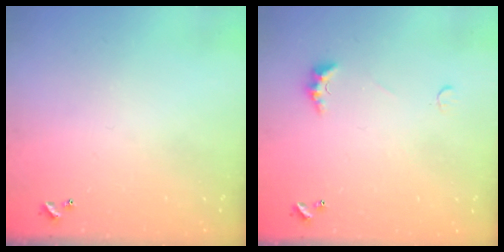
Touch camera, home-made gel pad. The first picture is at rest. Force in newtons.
{"total": 2.2, "press": 2.1, "slide": 0.7}